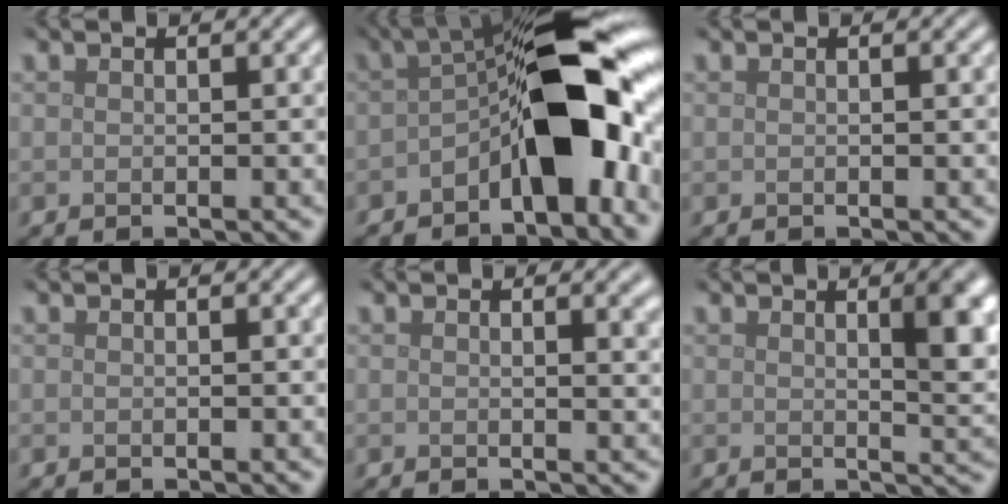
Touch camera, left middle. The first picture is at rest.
{"total": 11.0, "force": [-2.4, 4.9, 9.5], "torque": [-0.134, 0.018, -0.046]}
{"total": 0.0}
{"total": 0.0}
{"total": 2.1, "force": [0.9, 0.8, 1.7], "torque": [-0.011, 0.002, 0.012]}
{"total": 4.7, "force": [1.4, 1.4, 4.2], "torque": [-0.042, 0.004, 0.019]}